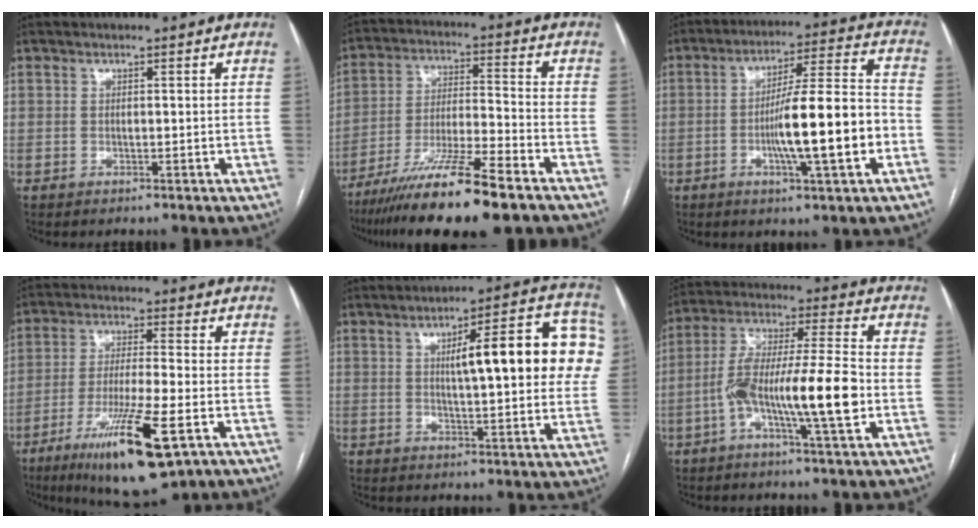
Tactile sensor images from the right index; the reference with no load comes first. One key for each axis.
{"total": 15.2, "fx": -10.7, "fy": 0.2, "fz": 10.7, "tx": -0.205, "ty": -0.037, "tz": -0.190}
{"total": 14.6, "fx": -3.6, "fy": 0.9, "fz": 14.1, "tx": -0.230, "ty": 0.007, "tz": -0.057}
{"total": 14.9, "fx": -7.1, "fy": 1.6, "fz": 13.0, "tx": -0.243, "ty": -0.036, "tz": -0.115}
{"total": 17.1, "fx": 3.3, "fy": 3.4, "fz": 16.5, "tx": -0.207, "ty": 0.037, "tz": 0.042}
{"total": 14.4, "fx": -3.8, "fy": 1.1, "fz": 13.9, "tx": -0.255, "ty": 0.009, "tz": -0.070}